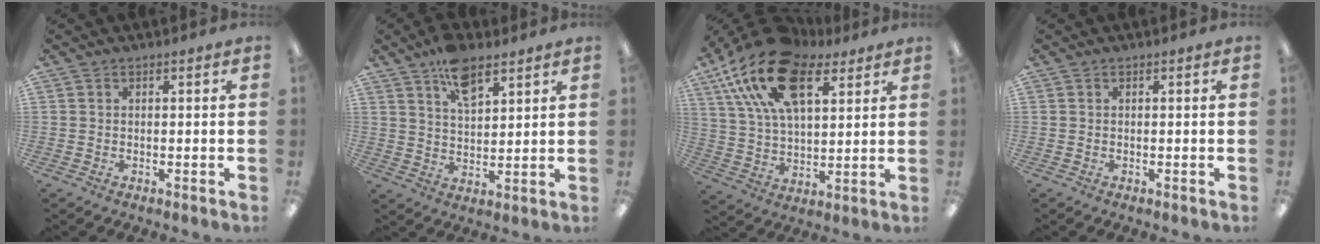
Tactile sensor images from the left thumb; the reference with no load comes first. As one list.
[{"total": 9.3, "force": [6.2, 4.3, 5.4], "torque": [-0.082, -0.030, 0.108]}, {"total": 23.2, "force": [12.3, 12.2, 15.4], "torque": [-0.305, -0.039, 0.218]}, {"total": 0.0}]